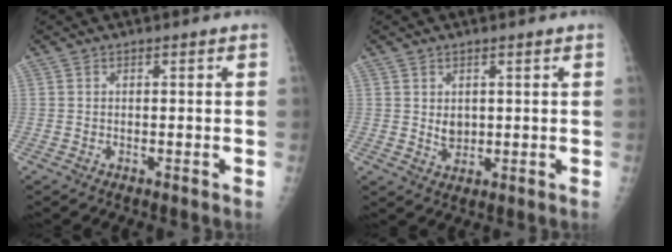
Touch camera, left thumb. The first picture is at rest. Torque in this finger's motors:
{"motor_torque": [-0.03, -0.05, 0.18, 0.02, 0.01]}